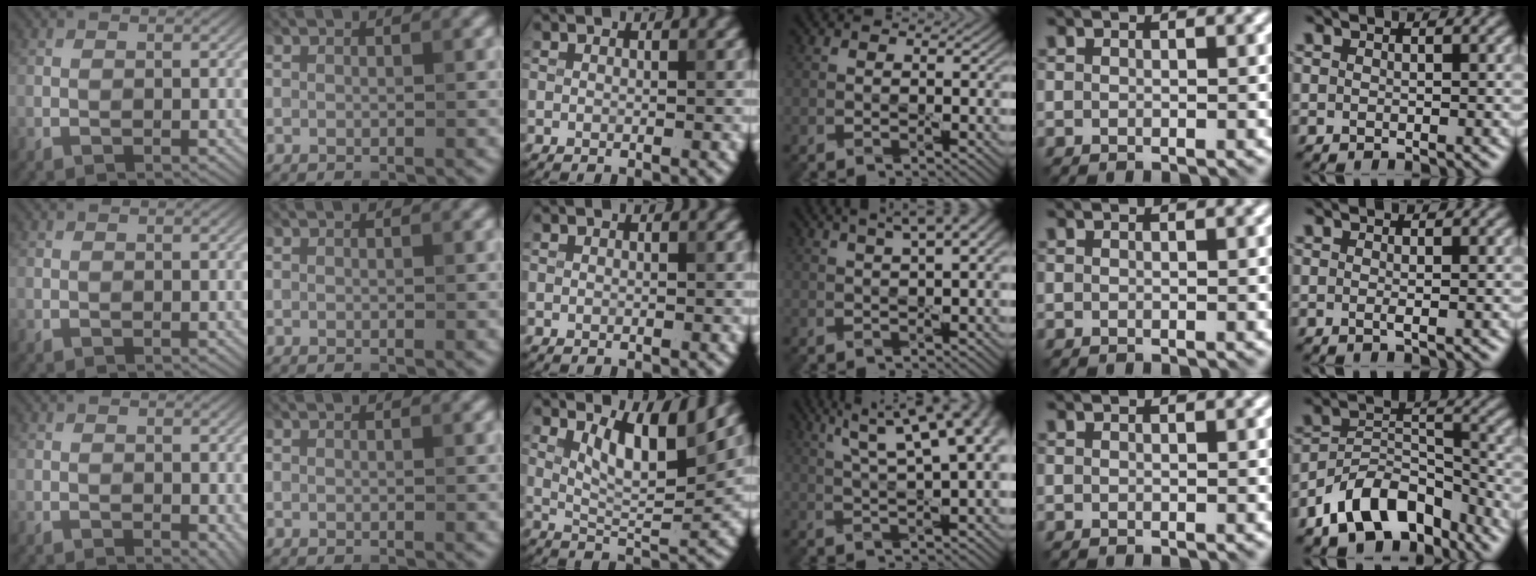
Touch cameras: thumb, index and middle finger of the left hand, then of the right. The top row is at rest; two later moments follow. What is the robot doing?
{"motion": "pour", "object": "sugar"}